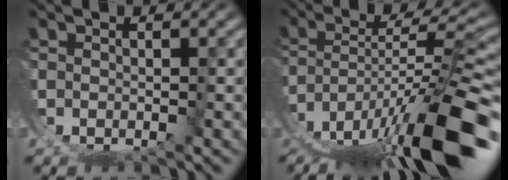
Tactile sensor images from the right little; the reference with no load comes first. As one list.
[{"total": 11.1, "force": [-5.0, 3.5, 9.3], "torque": [-0.142, -0.016, -0.051]}]